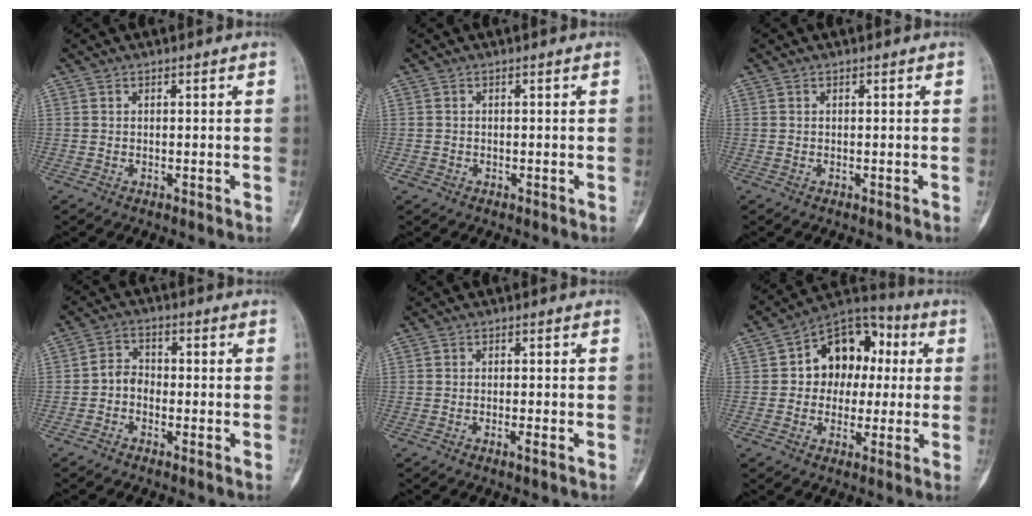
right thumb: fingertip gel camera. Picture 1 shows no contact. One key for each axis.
{"total": 0.7, "fx": -0.3, "fy": 0.6, "fz": 0.1, "tx": -0.003, "ty": 0.003, "tz": -0.007}
{"total": 0.0}
{"total": 3.3, "fx": -1.2, "fy": 2.5, "fz": 1.7, "tx": -0.019, "ty": 0.019, "tz": -0.034}
{"total": 1.3, "fx": -0.7, "fy": 0.1, "fz": 1.1, "tx": -0.020, "ty": 0.000, "tz": -0.012}
{"total": 13.9, "fx": 1.6, "fy": 10.6, "fz": 8.9, "tx": -0.074, "ty": 0.031, "tz": 0.014}